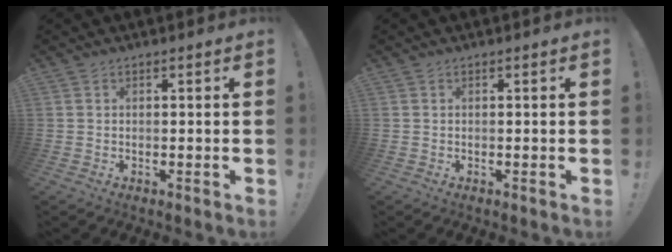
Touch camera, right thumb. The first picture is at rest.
{"total": 0.0}